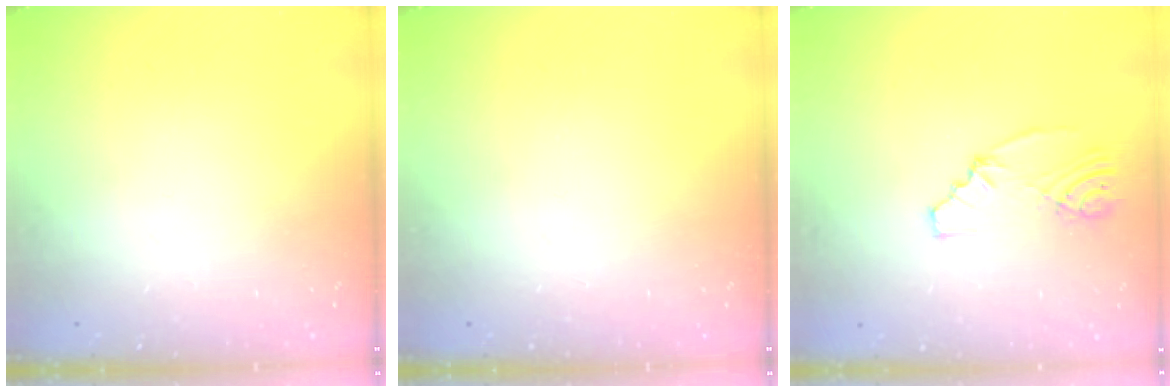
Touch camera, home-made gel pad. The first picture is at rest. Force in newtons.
{"total": 0.0}
{"total": 5.3, "press": 3.8, "slide": 3.6}